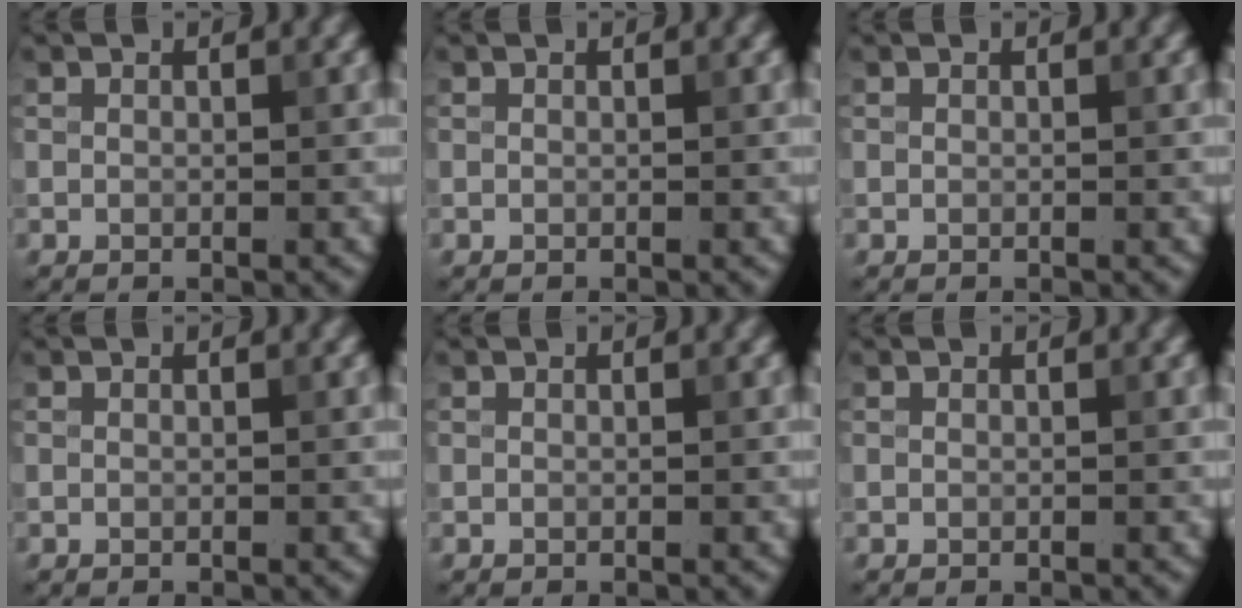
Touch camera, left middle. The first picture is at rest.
{"total": 0.0}
{"total": 0.0}
{"total": 0.0}
{"total": 0.0}
{"total": 0.0}